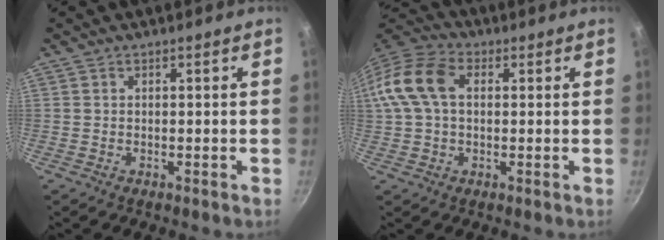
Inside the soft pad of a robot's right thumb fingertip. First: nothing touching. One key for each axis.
{"total": 12.7, "fx": 2.2, "fy": 8.4, "fz": 9.4, "tx": -0.176, "ty": 0.027, "tz": 0.025}